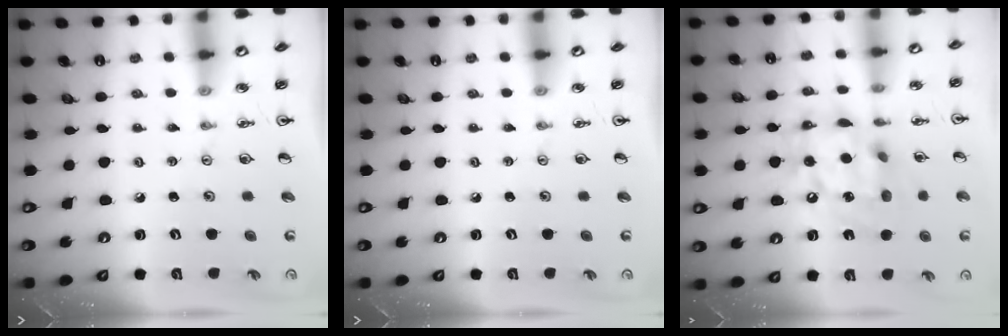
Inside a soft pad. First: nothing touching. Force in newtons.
{"total": 0.0}
{"total": 16.4, "press": 16.3, "slide": 1.6}